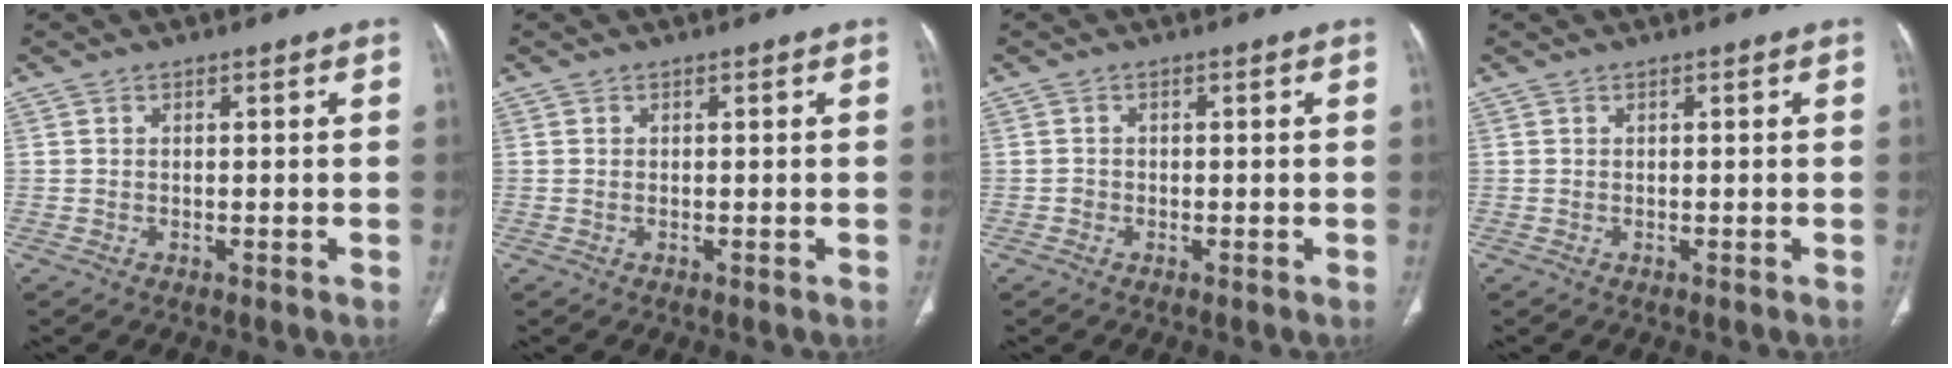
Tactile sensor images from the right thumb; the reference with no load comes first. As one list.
[{"total": 0.0}, {"total": 0.8, "force": [-0.3, 0.7, 0.2], "torque": [0.000, 0.004, -0.007]}, {"total": 0.0}]